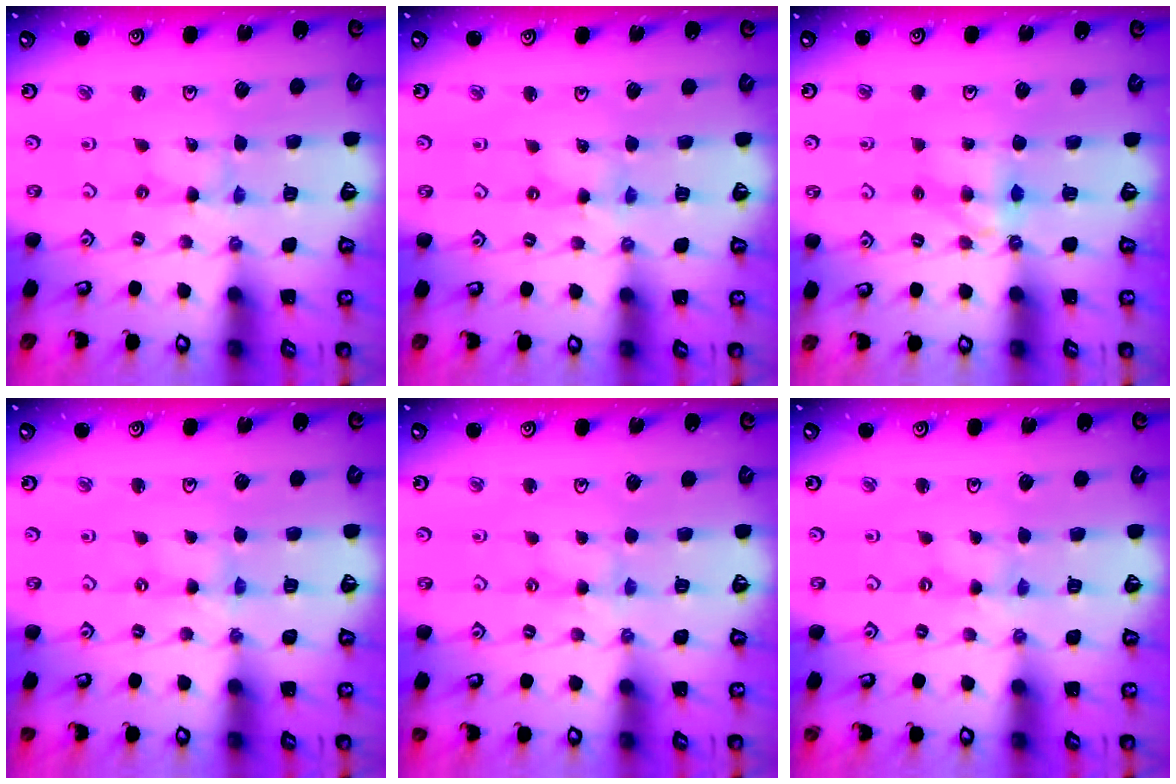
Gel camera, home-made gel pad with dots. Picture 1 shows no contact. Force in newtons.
{"total": 1.9, "press": 1.9, "slide": 0.2}
{"total": 5.1, "press": 5.0, "slide": 0.6}
{"total": 0.0}
{"total": 3.6, "press": 3.6, "slide": 0.5}
{"total": 0.0}